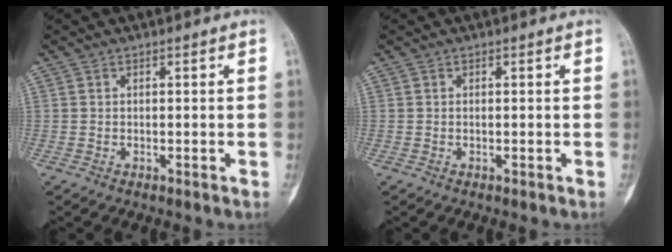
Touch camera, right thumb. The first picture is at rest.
{"total": 0.0}